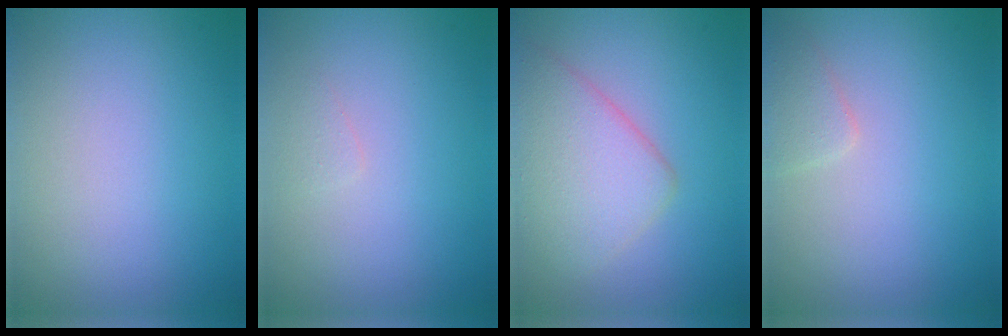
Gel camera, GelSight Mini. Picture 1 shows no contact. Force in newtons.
{"total": 0.6, "press": 0.6, "slide": 0.1}
{"total": 4.8, "press": 4.8, "slide": 0.2}
{"total": 1.4, "press": 1.4, "slide": 0.1}